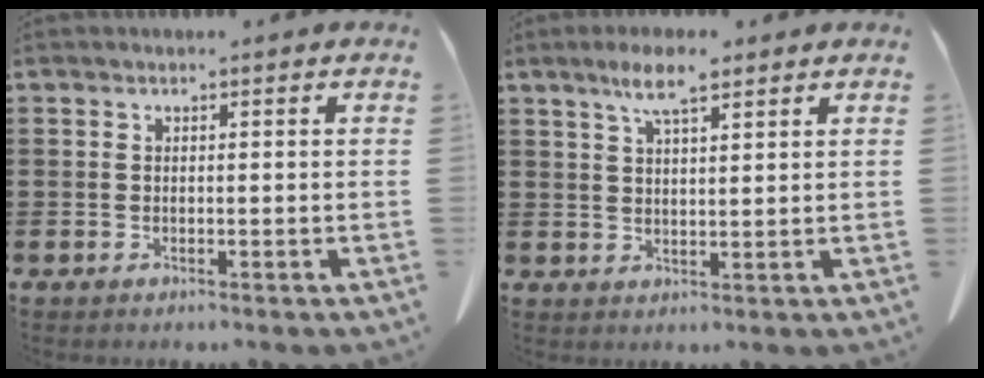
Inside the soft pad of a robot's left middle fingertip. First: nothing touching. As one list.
[{"total": 5.4, "force": [3.6, 1.1, 3.8], "torque": [-0.084, 0.002, 0.062]}]